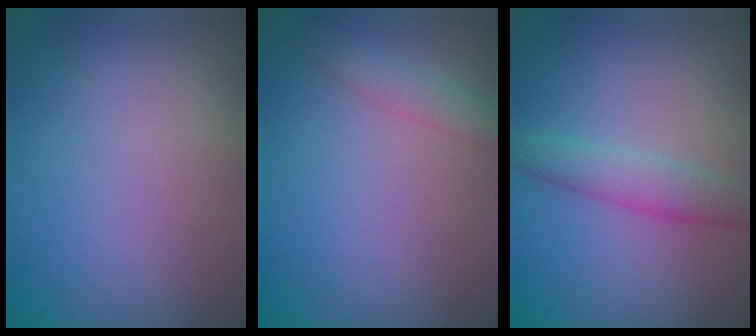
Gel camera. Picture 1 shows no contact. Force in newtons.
{"total": 2.1, "press": 2.1, "slide": 0.1}
{"total": 2.9, "press": 2.9, "slide": 0.2}